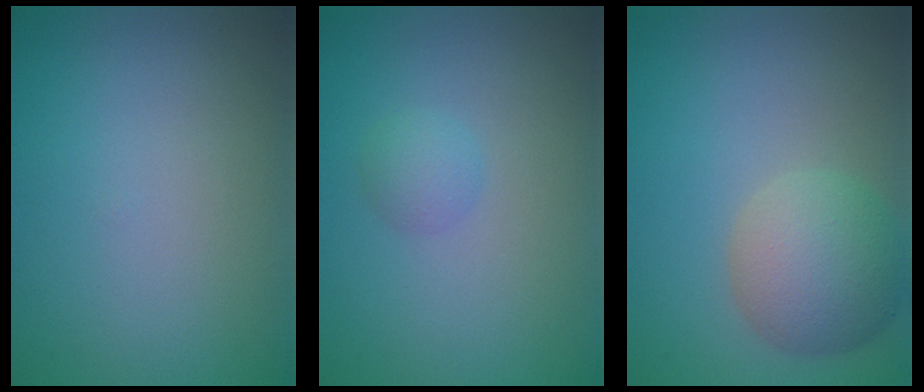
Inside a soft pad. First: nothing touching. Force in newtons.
{"total": 1.3, "press": 1.3, "slide": 0.1}
{"total": 5.4, "press": 5.4, "slide": 0.4}